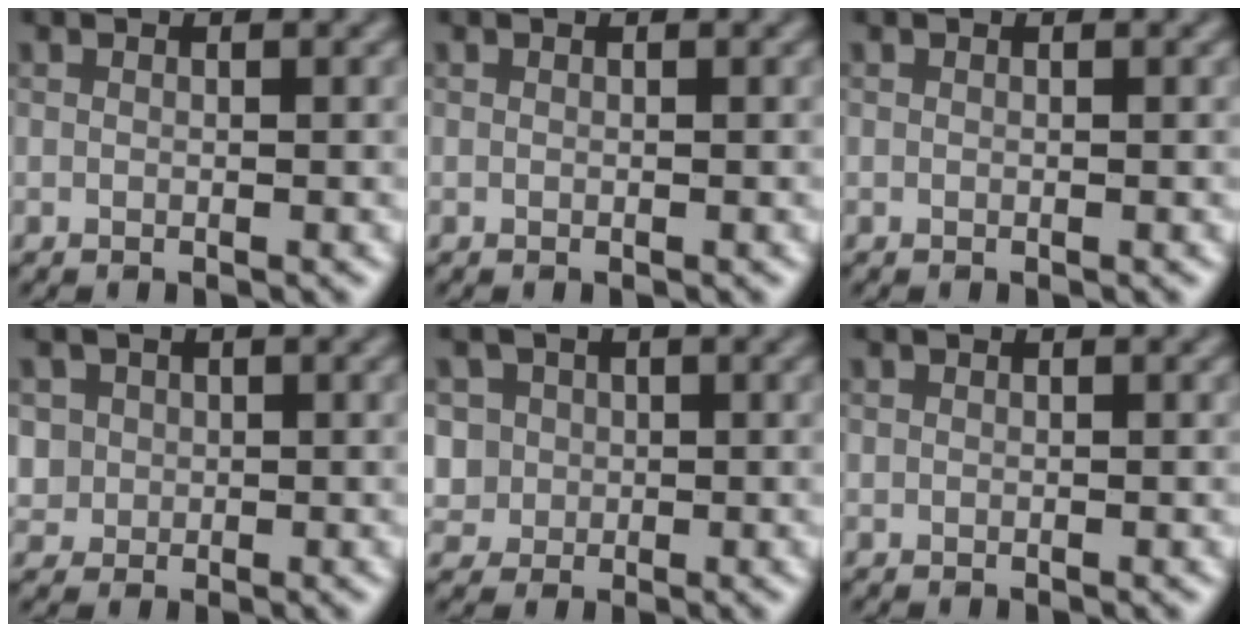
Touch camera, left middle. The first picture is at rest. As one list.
[{"total": 0.0}, {"total": 0.0}, {"total": 2.5, "force": [0.6, 2.4, 0.6], "torque": [-0.010, 0.001, 0.026]}, {"total": 4.3, "force": [1.0, 4.0, 1.2], "torque": [-0.017, 0.021, 0.013]}, {"total": 0.0}]